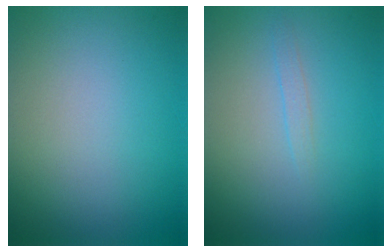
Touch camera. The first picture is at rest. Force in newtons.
{"total": 0.7, "press": 0.7, "slide": 0.1}